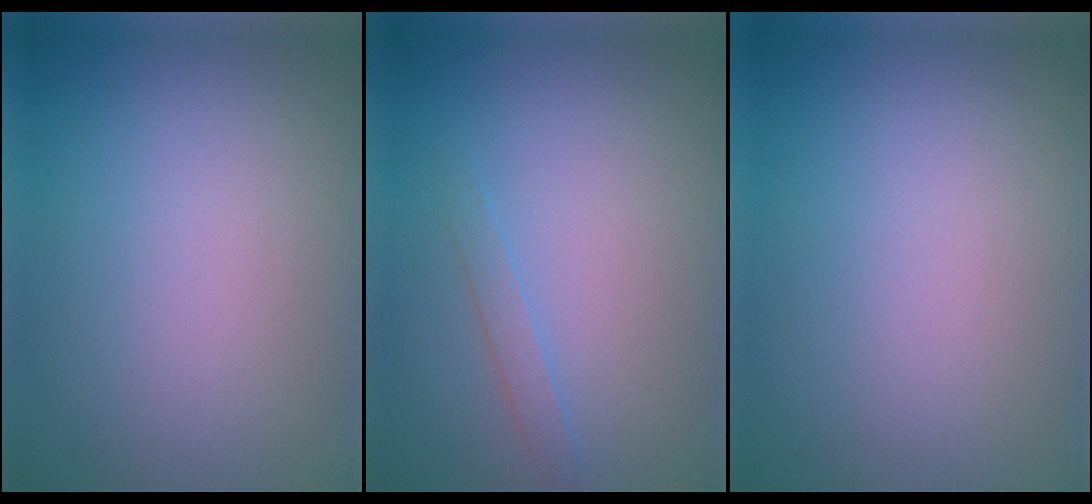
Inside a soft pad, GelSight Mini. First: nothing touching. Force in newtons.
{"total": 1.1, "press": 1.1, "slide": 0.1}
{"total": 0.0}